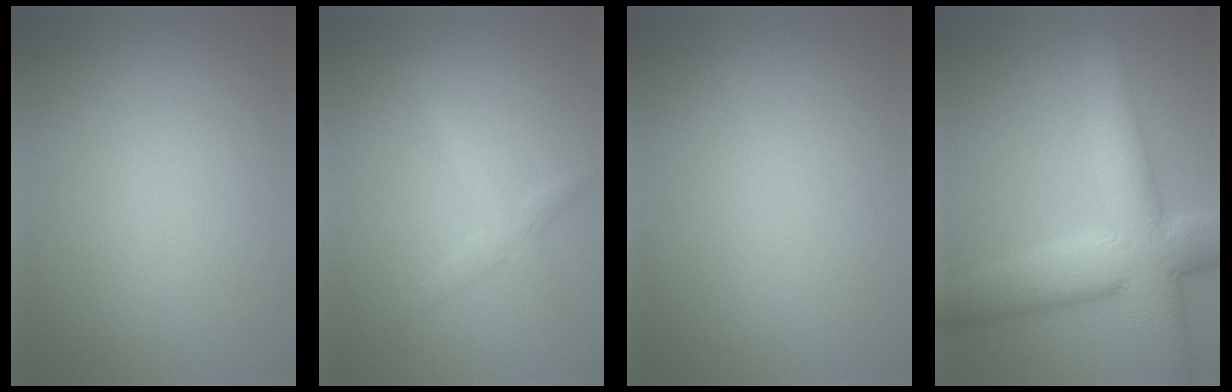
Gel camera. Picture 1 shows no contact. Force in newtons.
{"total": 1.8, "press": 1.8, "slide": 0.0}
{"total": 0.0}
{"total": 10.9, "press": 10.9, "slide": 0.8}